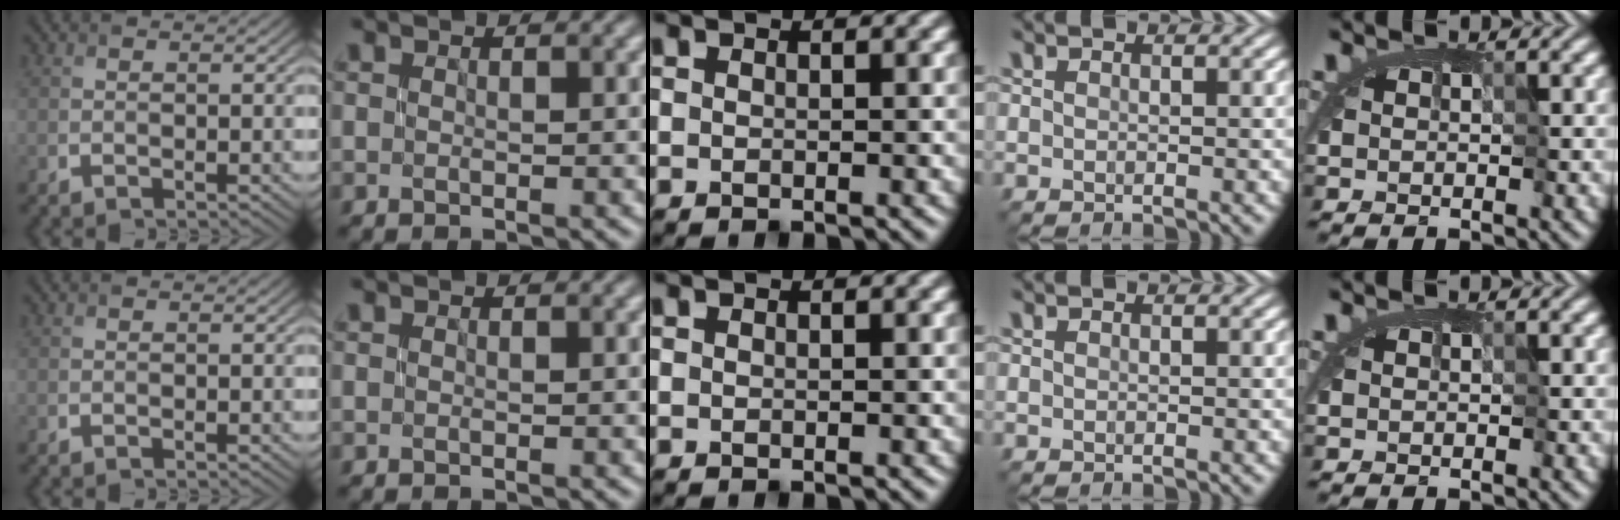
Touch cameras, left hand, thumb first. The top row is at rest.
{}